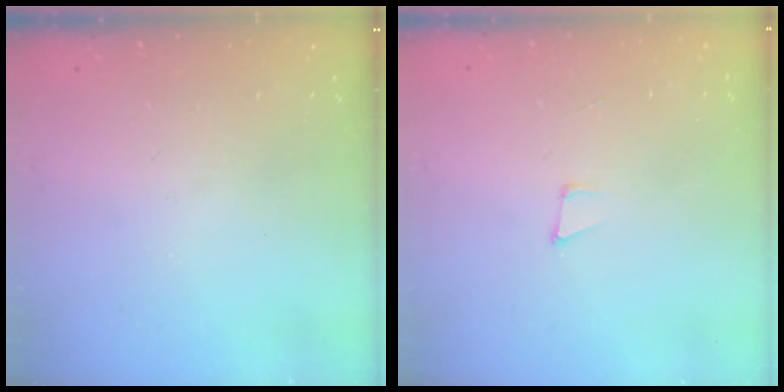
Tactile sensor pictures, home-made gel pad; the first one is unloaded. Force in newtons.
{"total": 4.2, "press": 3.2, "slide": 2.7}